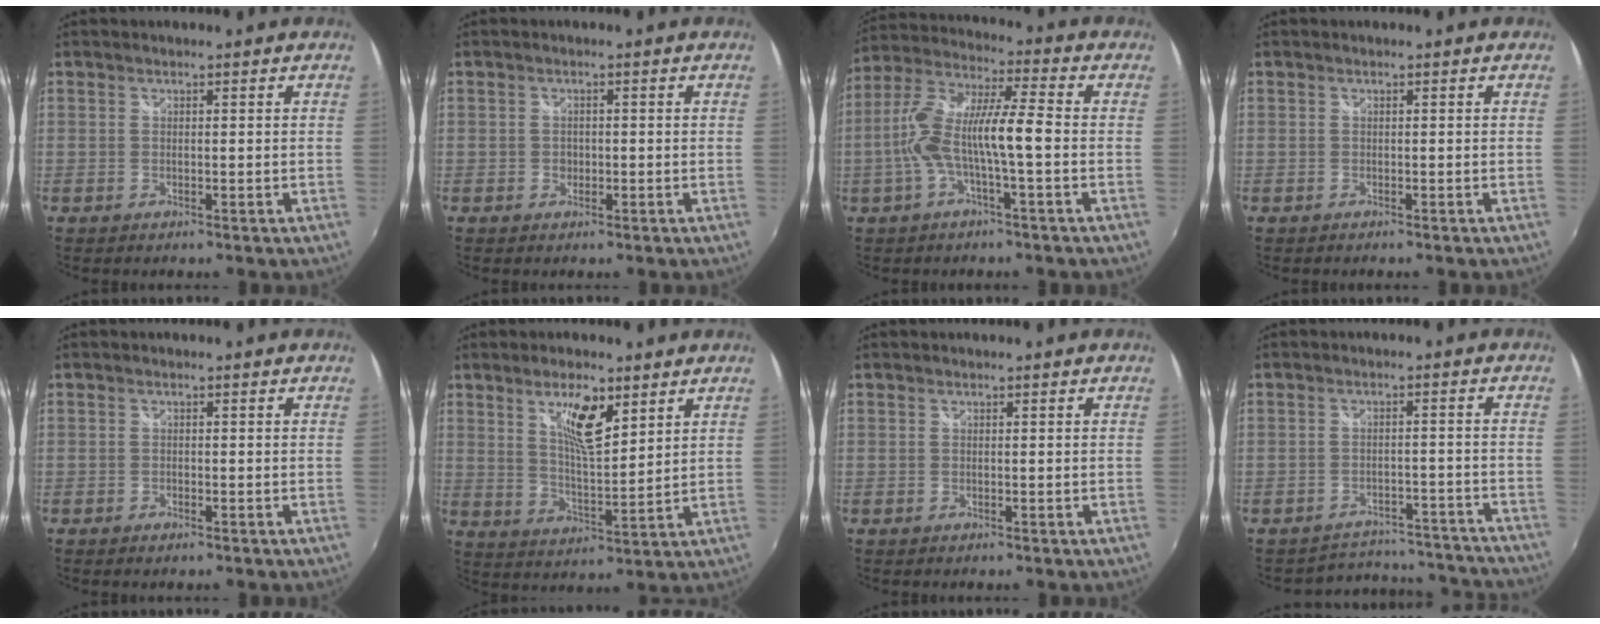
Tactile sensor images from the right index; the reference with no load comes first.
{"total": 1.3, "force": [-0.4, 1.2, 0.3], "torque": [-0.006, 0.003, -0.002]}
{"total": 11.5, "force": [-2.4, 1.6, 11.1], "torque": [-0.219, 0.011, -0.041]}
{"total": 0.0}
{"total": 0.9, "force": [-0.7, 0.4, 0.4], "torque": [-0.010, -0.004, -0.017]}
{"total": 8.7, "force": [4.9, 2.4, 6.8], "torque": [-0.115, 0.000, 0.090]}
{"total": 0.0}
{"total": 15.1, "force": [-14.4, 4.0, 2.2], "torque": [-0.044, 0.031, -0.177]}